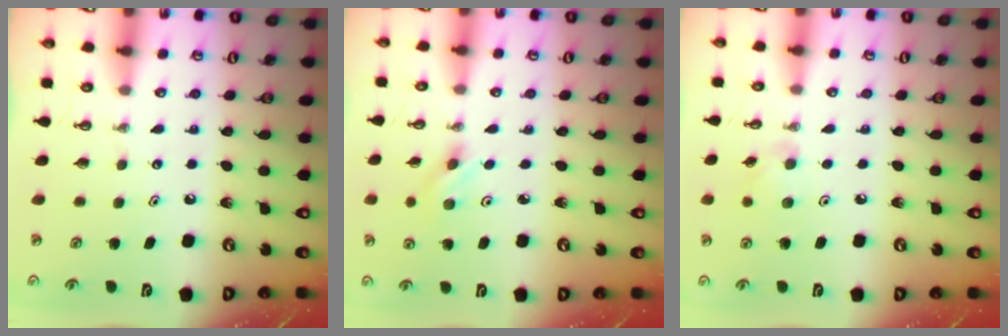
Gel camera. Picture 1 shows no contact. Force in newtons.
{"total": 3.3, "press": 3.0, "slide": 1.4}
{"total": 5.7, "press": 5.7, "slide": 0.8}